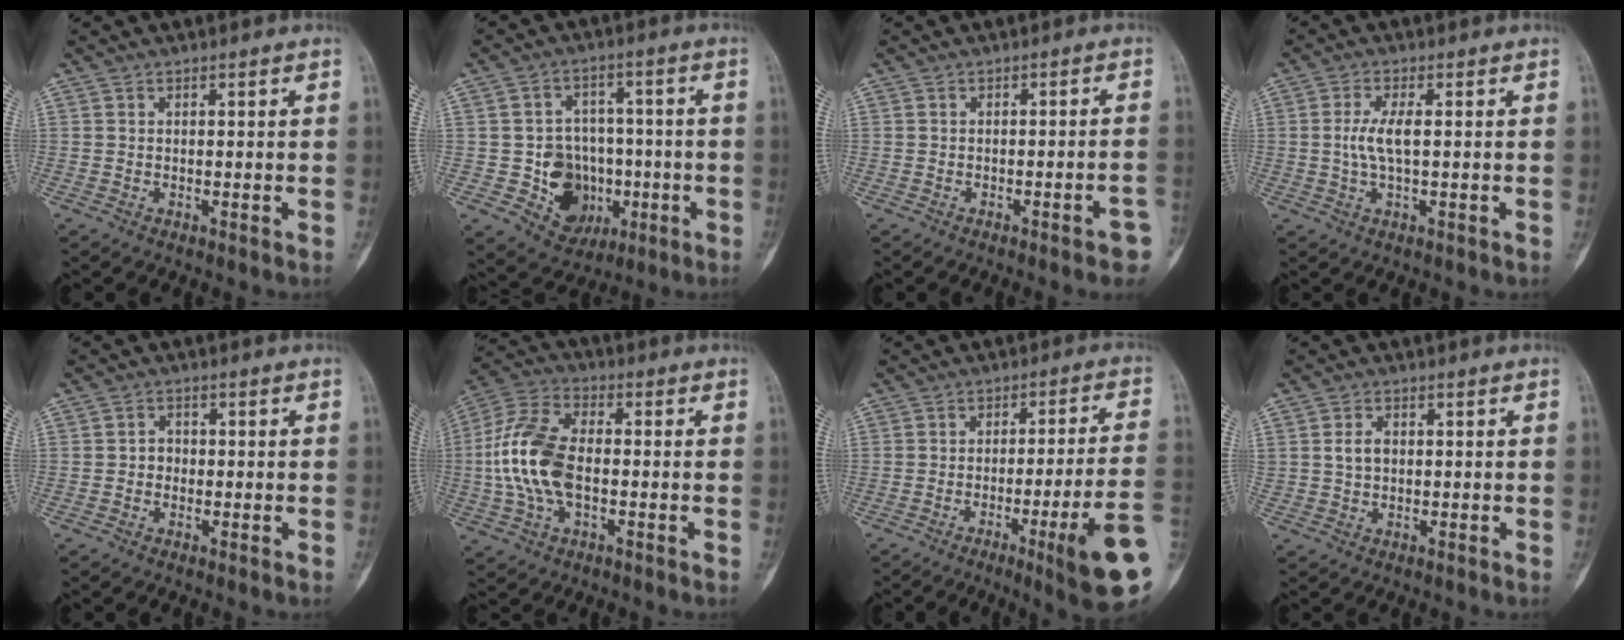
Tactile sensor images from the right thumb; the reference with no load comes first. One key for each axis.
{"total": 11.2, "fx": -2.4, "fy": 9.8, "fz": 4.9, "tx": -0.020, "ty": 0.024, "tz": -0.027}
{"total": 4.2, "fx": -2.2, "fy": 0.5, "fz": 3.5, "tx": -0.043, "ty": 0.018, "tz": -0.027}
{"total": 4.4, "fx": 0.1, "fy": 1.2, "fz": 4.2, "tx": -0.104, "ty": 0.002, "tz": 0.002}
{"total": 2.3, "fx": -0.4, "fy": 2.0, "fz": 1.0, "tx": -0.003, "ty": 0.008, "tz": -0.011}
{"total": 14.7, "fx": -1.2, "fy": 8.2, "fz": 12.1, "tx": -0.260, "ty": 0.024, "tz": -0.026}
{"total": 15.2, "fx": -5.6, "fy": 0.6, "fz": 14.1, "tx": -0.176, "ty": 0.014, "tz": -0.077}
{"total": 2.9, "fx": 0.4, "fy": 2.1, "fz": 2.0, "tx": -0.032, "ty": 0.005, "tz": 0.009}